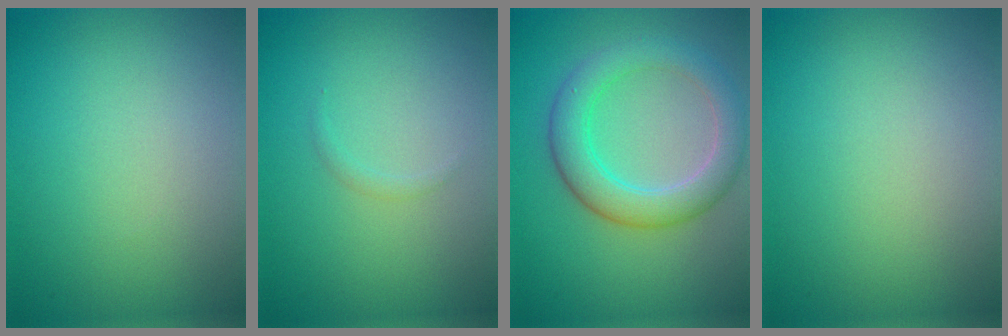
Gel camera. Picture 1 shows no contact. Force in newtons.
{"total": 0.6, "press": 0.6, "slide": 0.1}
{"total": 5.2, "press": 5.2, "slide": 0.3}
{"total": 0.0}